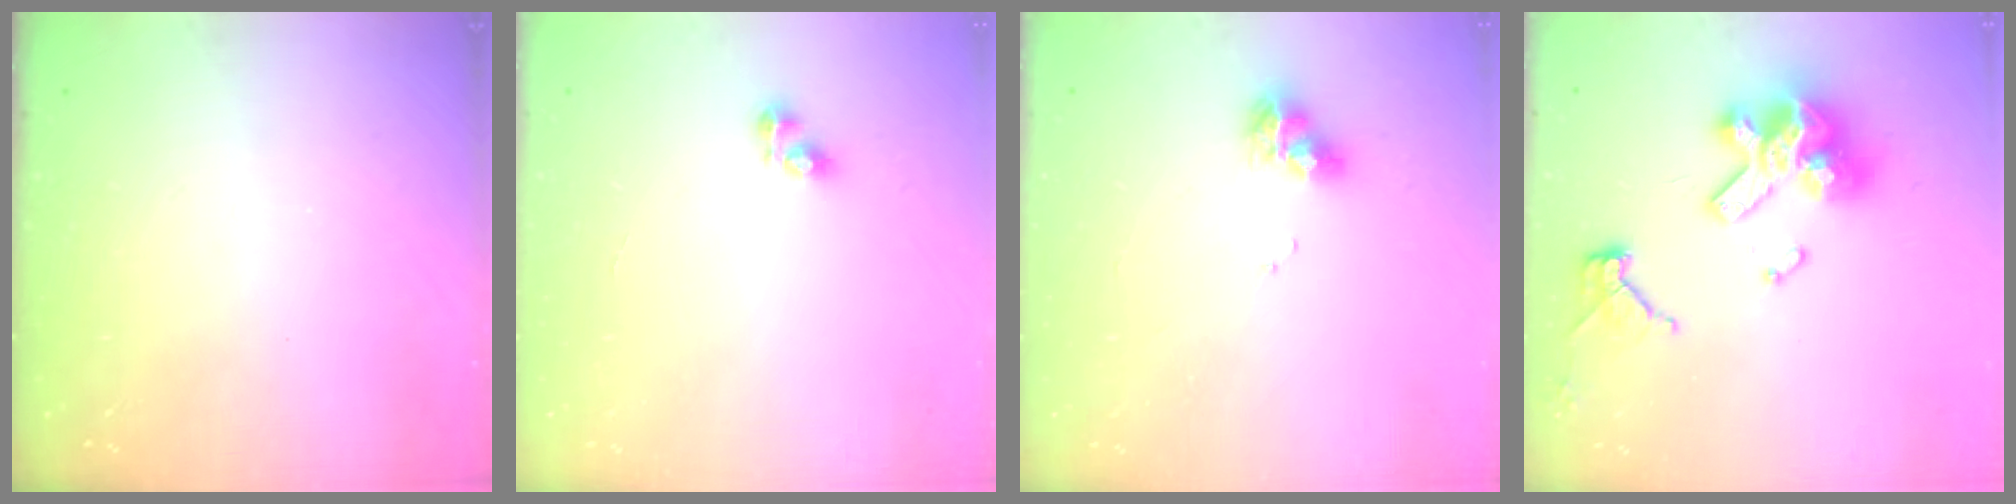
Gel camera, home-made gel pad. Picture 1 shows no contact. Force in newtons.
{"total": 3.3, "press": 3.2, "slide": 0.5}
{"total": 9.7, "press": 9.6, "slide": 1.1}
{"total": 14.5, "press": 13.9, "slide": 4.0}